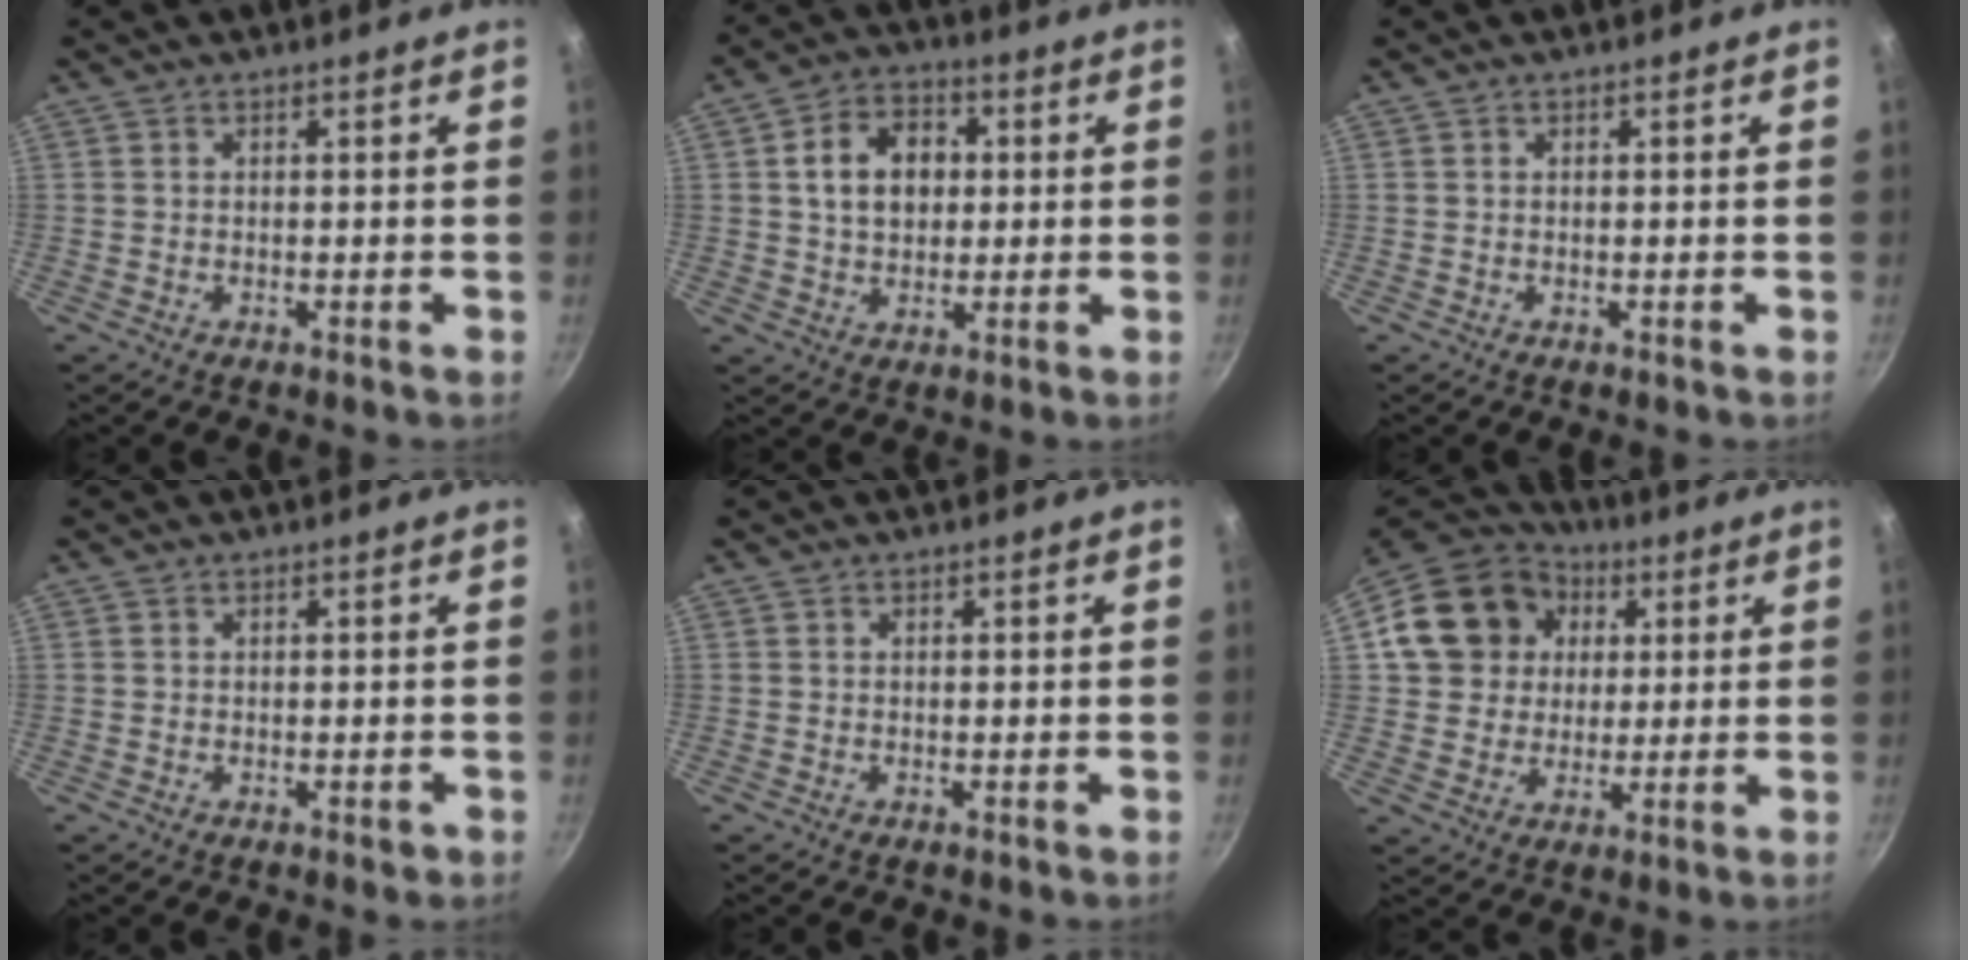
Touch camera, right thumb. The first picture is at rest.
{"total": 10.1, "force": [1.6, 7.6, 6.4], "torque": [-0.083, 0.013, 0.020]}
{"total": 0.0}
{"total": 1.0, "force": [-0.3, 0.7, 0.6], "torque": [-0.005, 0.002, -0.004]}
{"total": 0.0}
{"total": 16.6, "force": [4.0, 14.5, 7.1], "torque": [-0.113, 0.023, 0.065]}